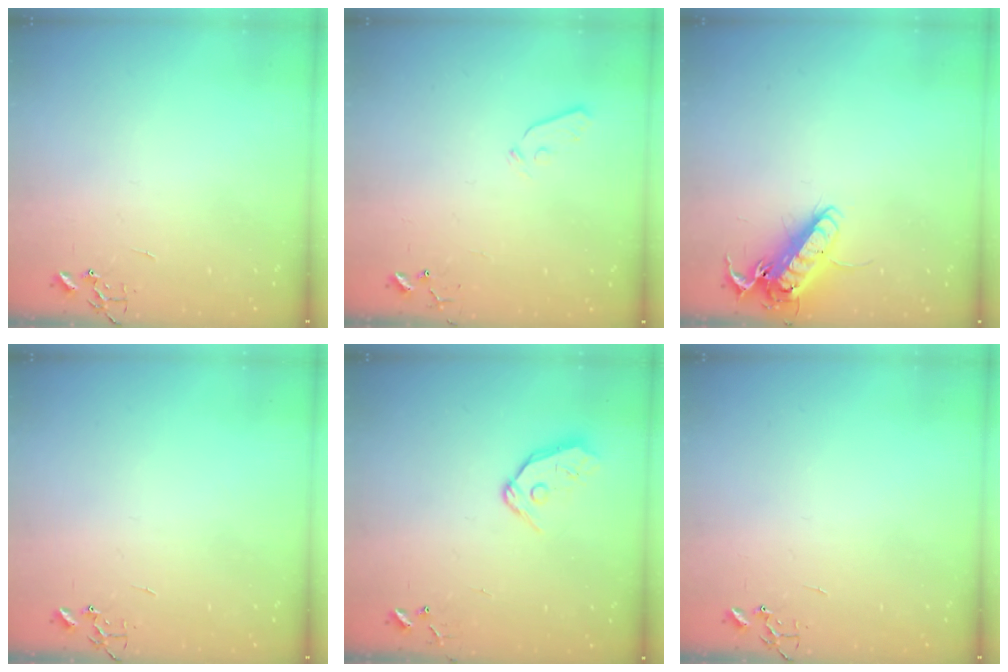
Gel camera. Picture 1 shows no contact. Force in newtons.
{"total": 3.7, "press": 3.6, "slide": 0.6}
{"total": 15.0, "press": 14.7, "slide": 2.5}
{"total": 0.0}
{"total": 8.7, "press": 8.7, "slide": 1.0}
{"total": 0.0}